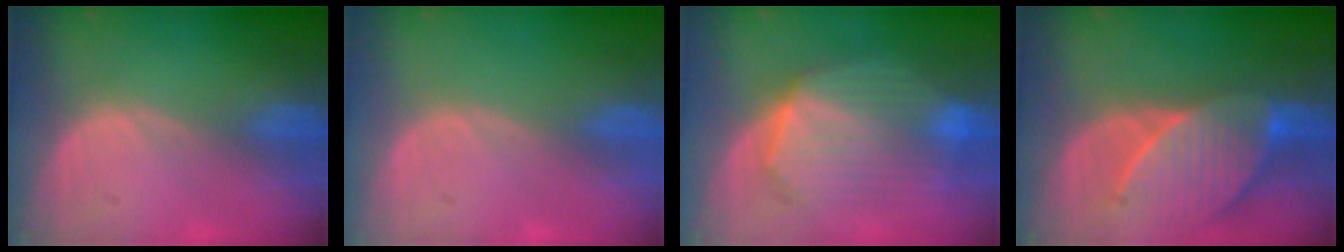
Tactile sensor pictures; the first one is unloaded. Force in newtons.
{"total": 0.0}
{"total": 10.8, "press": 10.8, "slide": 0.8}
{"total": 9.2, "press": 8.8, "slide": 2.6}